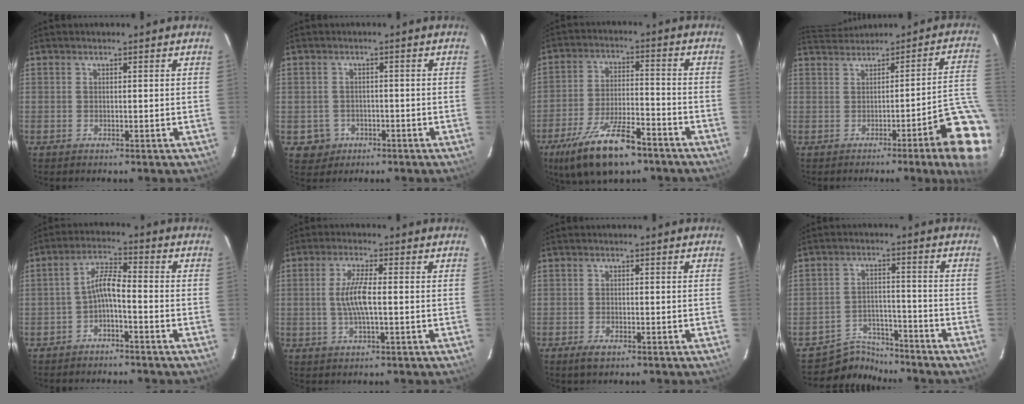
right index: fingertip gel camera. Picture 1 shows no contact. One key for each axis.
{"total": 4.2, "fx": -1.4, "fy": 4.0, "fz": 0.4, "tx": -0.019, "ty": 0.013, "tz": -0.011}
{"total": 15.5, "fx": -10.6, "fy": 5.2, "fz": 10.0, "tx": -0.209, "ty": -0.023, "tz": -0.176}
{"total": 9.9, "fx": -2.2, "fy": -0.2, "fz": 9.7, "tx": -0.095, "ty": 0.003, "tz": -0.015}
{"total": 4.6, "fx": -2.5, "fy": 0.9, "fz": 3.7, "tx": -0.087, "ty": 0.016, "tz": -0.046}
{"total": 6.1, "fx": -0.4, "fy": 1.2, "fz": 5.9, "tx": -0.114, "ty": 0.000, "tz": -0.006}
{"total": 2.4, "fx": -1.6, "fy": 1.1, "fz": 1.5, "tx": -0.036, "ty": -0.006, "tz": -0.028}
{"total": 6.7, "fx": -6.2, "fy": 2.5, "fz": -0.8, "tx": -0.006, "ty": 0.022, "tz": -0.104}